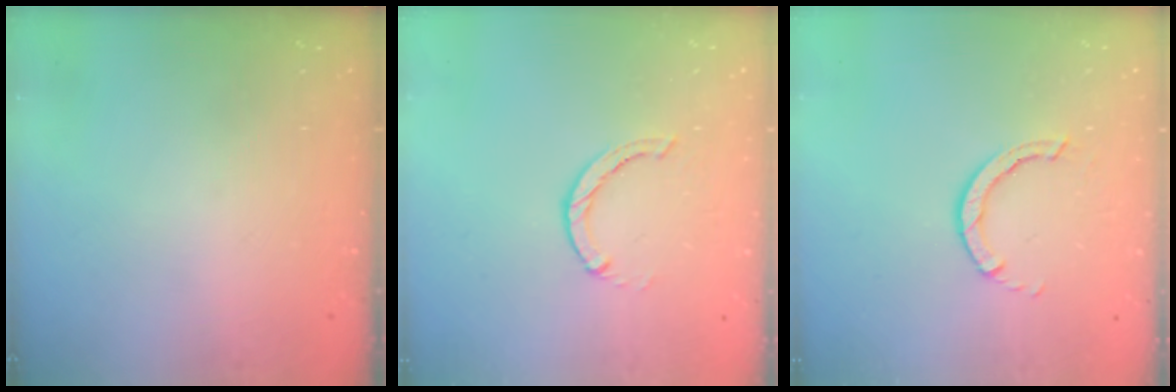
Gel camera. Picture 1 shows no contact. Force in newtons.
{"total": 0.6, "press": 0.6, "slide": 0.2}
{"total": 2.8, "press": 2.8, "slide": 0.3}